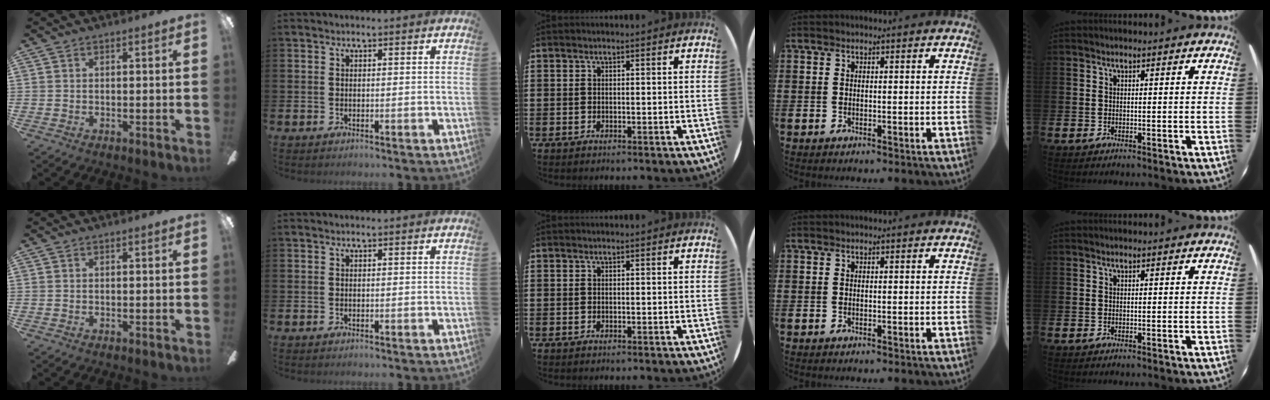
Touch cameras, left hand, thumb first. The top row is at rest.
{}